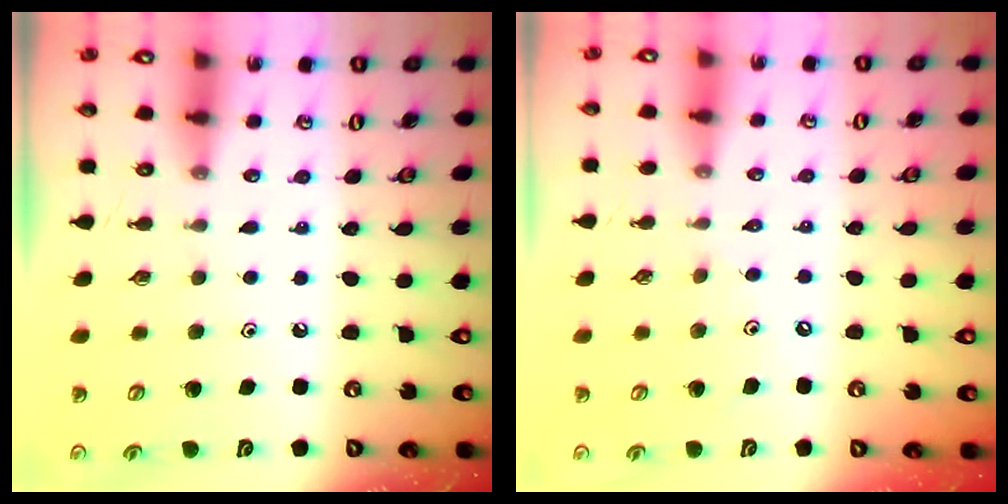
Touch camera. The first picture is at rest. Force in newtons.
{"total": 2.6, "press": 2.6, "slide": 0.3}